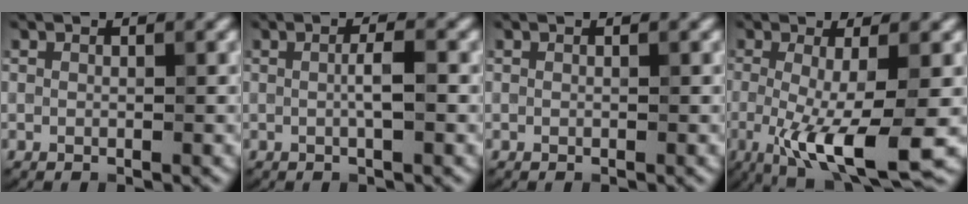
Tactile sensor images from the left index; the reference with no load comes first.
{"total": 1.9, "force": [0.0, 0.3, 1.9], "torque": [-0.036, 0.004, -0.001]}
{"total": 0.0}
{"total": 8.0, "force": [-2.0, 1.8, 7.6], "torque": [-0.139, -0.021, -0.032]}